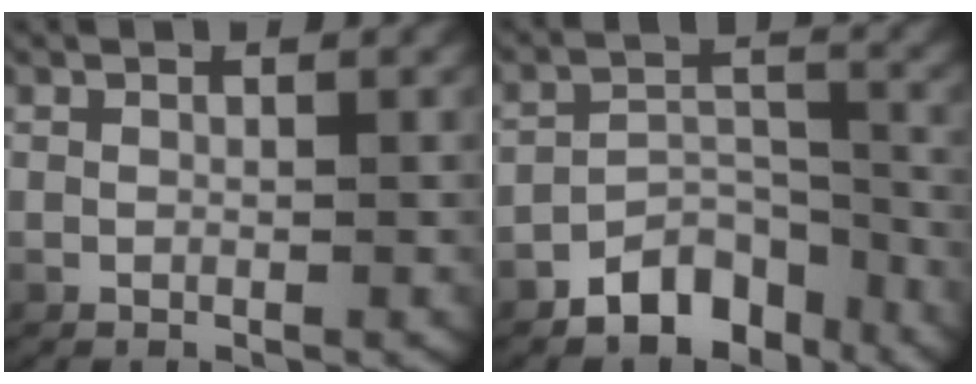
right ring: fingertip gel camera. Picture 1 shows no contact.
{"total": 5.6, "force": [-4.0, 3.0, 2.4], "torque": [-0.029, -0.009, -0.069]}